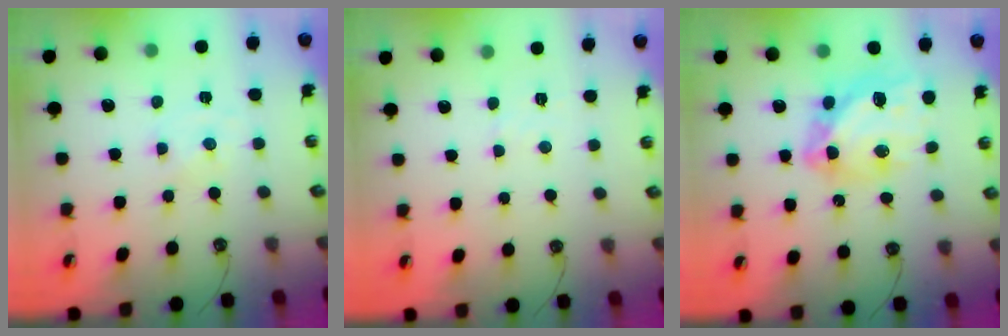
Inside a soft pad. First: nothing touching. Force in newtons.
{"total": 2.9, "press": 2.9, "slide": 0.4}
{"total": 15.5, "press": 15.4, "slide": 1.5}